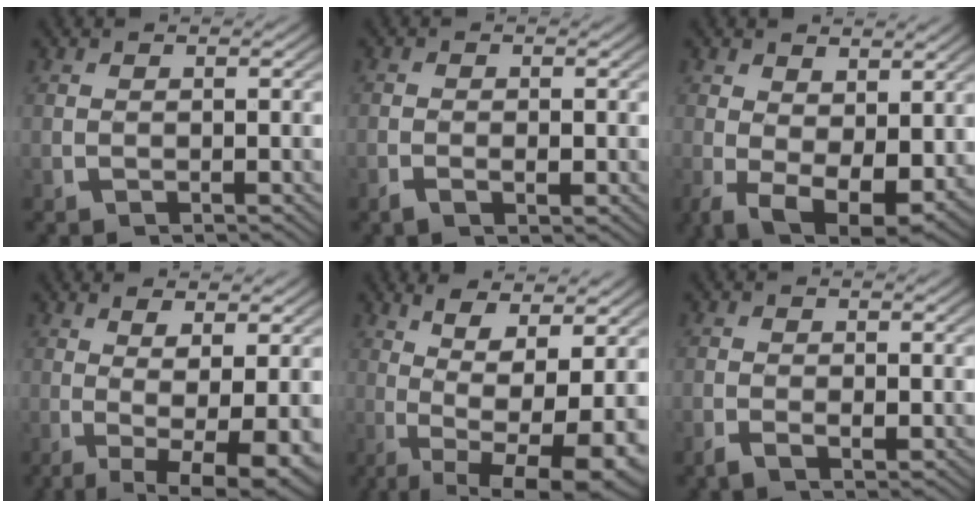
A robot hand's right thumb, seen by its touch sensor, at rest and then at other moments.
{"total": 1.3, "force": [-0.6, 0.7, 0.9], "torque": [-0.022, -0.007, -0.010]}
{"total": 8.3, "force": [-2.0, 5.3, 6.0], "torque": [-0.120, -0.061, -0.003]}
{"total": 7.7, "force": [-1.7, 3.0, 6.8], "torque": [-0.117, -0.038, -0.005]}
{"total": 10.5, "force": [-1.7, 5.1, 9.0], "torque": [-0.155, -0.051, 0.001]}
{"total": 1.7, "force": [-0.6, 1.0, 1.2], "torque": [-0.028, -0.011, -0.009]}